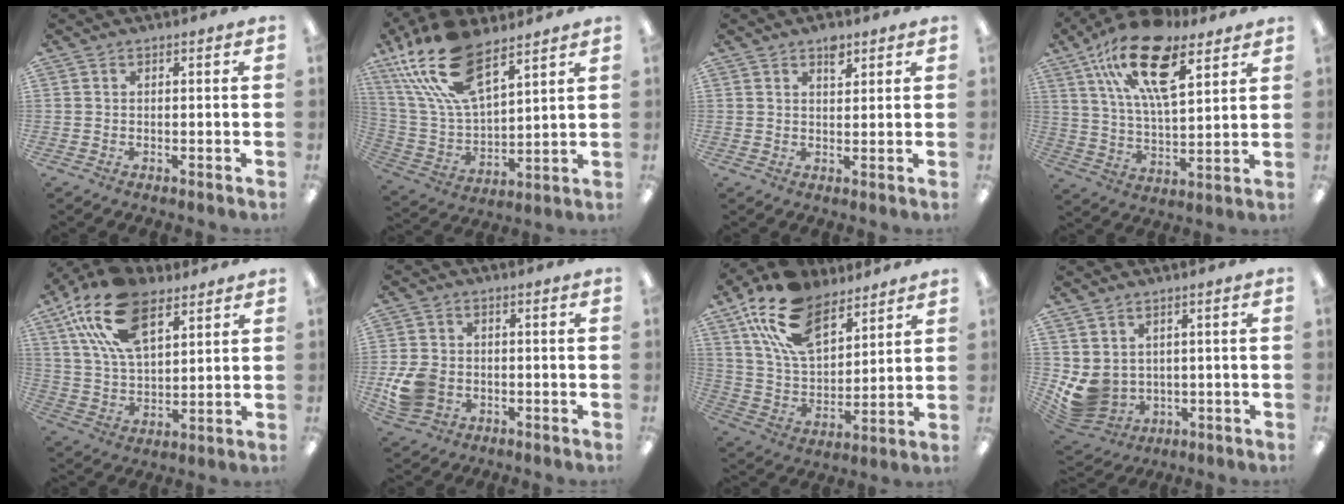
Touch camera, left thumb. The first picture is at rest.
{"total": 21.0, "force": [13.2, 9.4, 13.4], "torque": [-0.304, -0.057, 0.234]}
{"total": 3.7, "force": [2.6, 1.9, 2.0], "torque": [-0.011, -0.014, 0.040]}
{"total": 20.7, "force": [11.6, 8.7, 14.7], "torque": [-0.261, -0.047, 0.198]}
{"total": 18.6, "force": [10.1, 9.7, 12.2], "torque": [-0.244, -0.024, 0.182]}
{"total": 8.4, "force": [-2.3, 6.7, 4.5], "torque": [-0.081, 0.009, -0.039]}
{"total": 19.0, "force": [12.6, 9.7, 10.4], "torque": [-0.211, -0.049, 0.234]}
{"total": 6.8, "force": [0.8, 6.2, 2.6], "torque": [-0.084, -0.026, 0.022]}